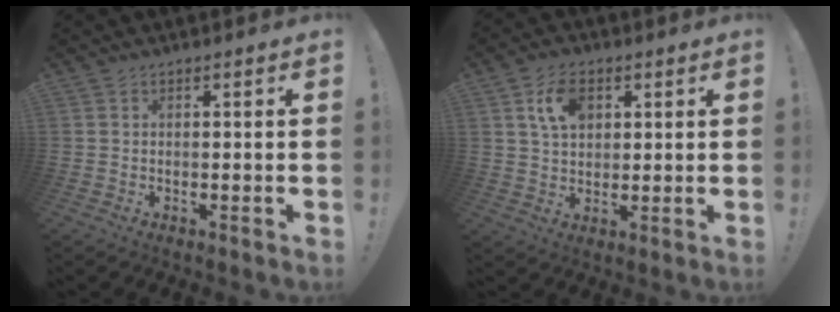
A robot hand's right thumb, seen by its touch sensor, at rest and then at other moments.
{"total": 9.5, "force": [3.7, 6.9, 5.4], "torque": [-0.084, 0.001, 0.069]}